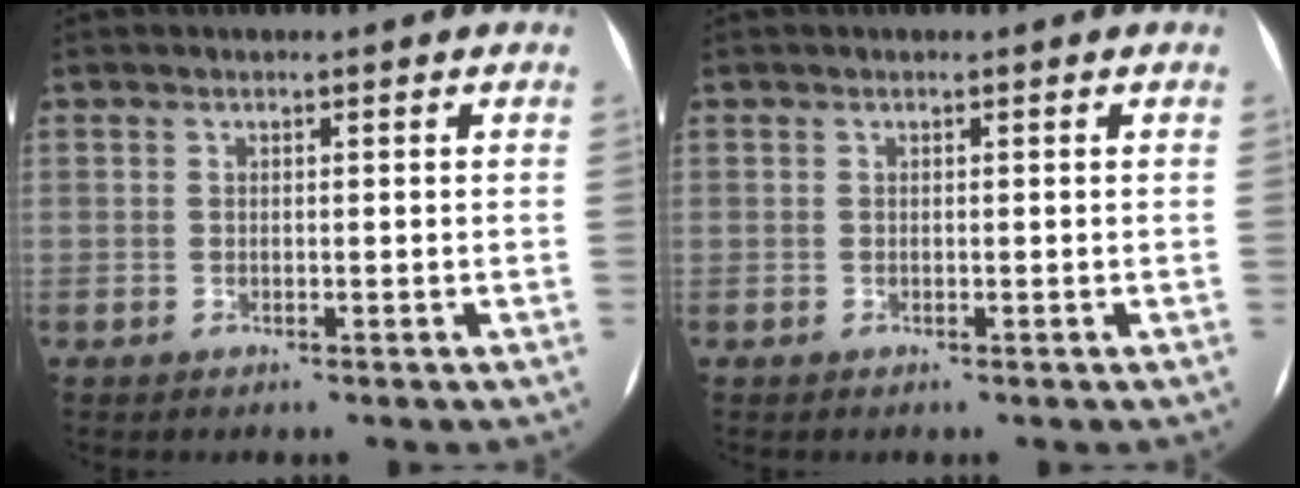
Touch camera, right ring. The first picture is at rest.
{"total": 0.0}